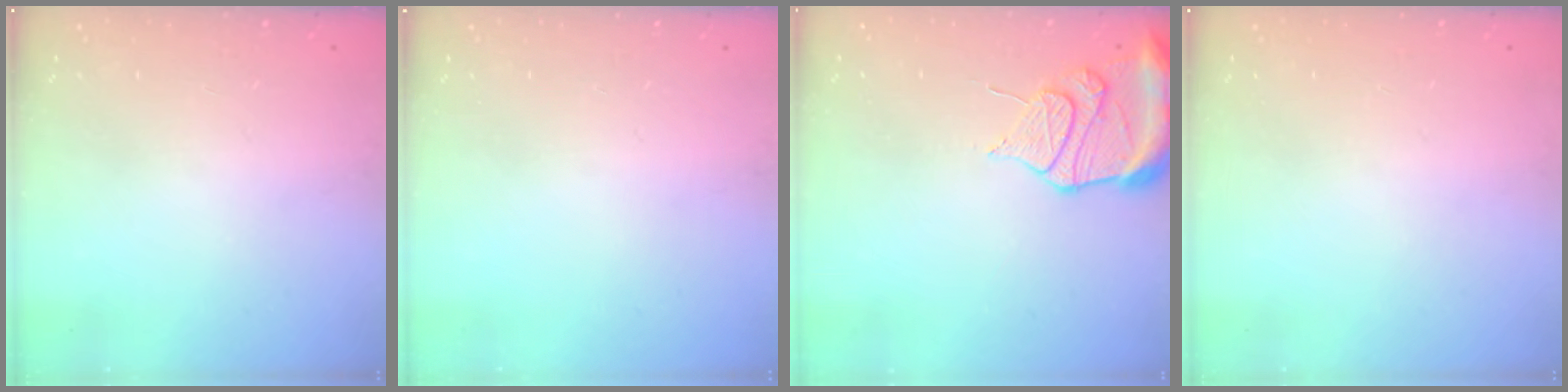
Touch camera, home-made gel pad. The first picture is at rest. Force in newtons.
{"total": 0.0}
{"total": 13.1, "press": 13.1, "slide": 1.3}
{"total": 2.8, "press": 2.3, "slide": 1.7}